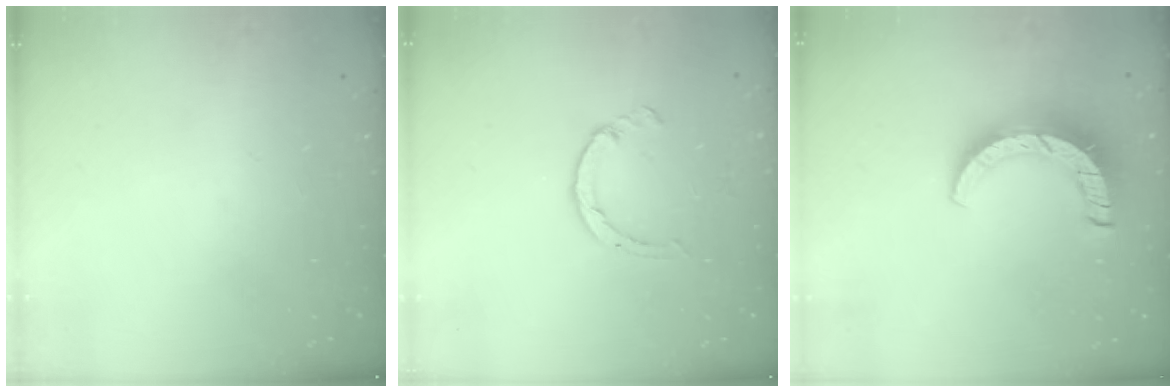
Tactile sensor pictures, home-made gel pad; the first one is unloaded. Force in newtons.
{"total": 2.6, "press": 2.6, "slide": 0.4}
{"total": 10.4, "press": 10.4, "slide": 1.1}